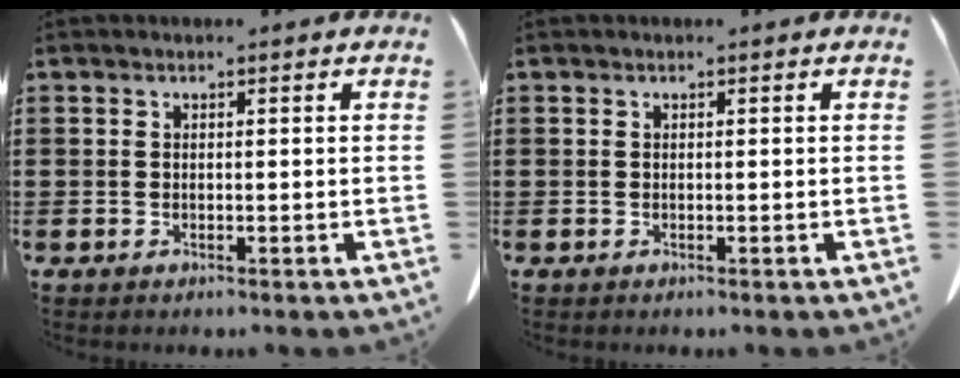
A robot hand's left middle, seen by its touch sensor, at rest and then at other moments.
{"total": 0.0}